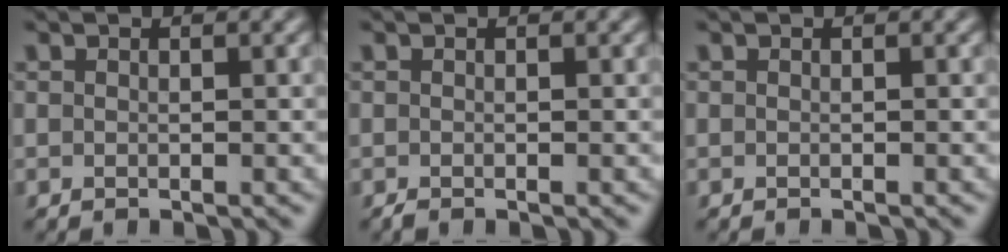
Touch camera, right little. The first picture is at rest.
{"total": 0.5, "force": [-0.4, -0.3, 0.1], "torque": [0.003, -0.006, -0.005]}
{"total": 0.0}